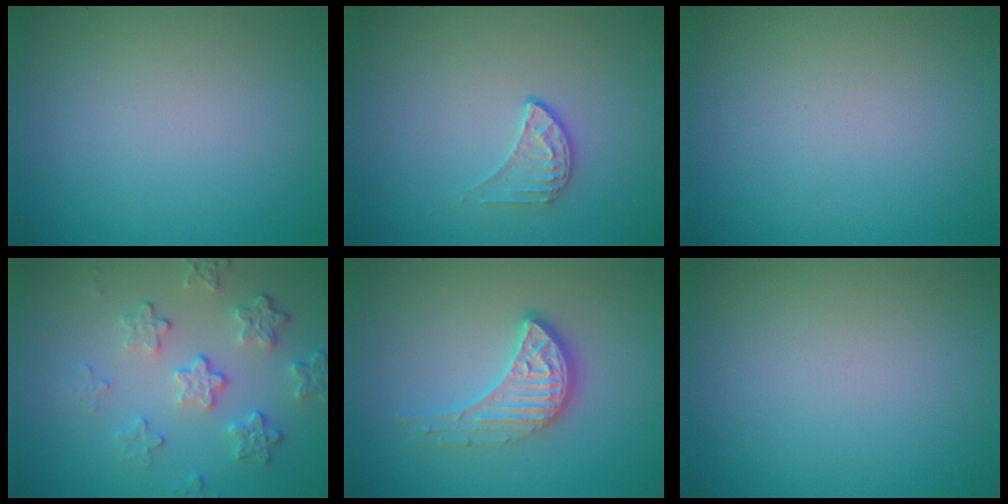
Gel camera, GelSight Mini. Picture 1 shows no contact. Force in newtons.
{"total": 1.6, "press": 1.0, "slide": 1.2}
{"total": 0.0}
{"total": 4.4, "press": 3.2, "slide": 3.0}
{"total": 3.2, "press": 2.9, "slide": 1.2}
{"total": 0.0}